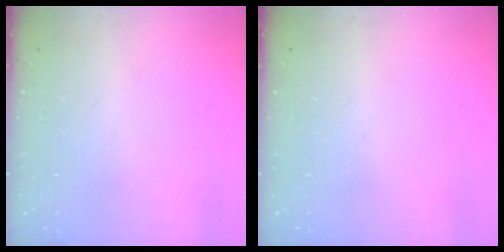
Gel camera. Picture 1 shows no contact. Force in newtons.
{"total": 0.0}